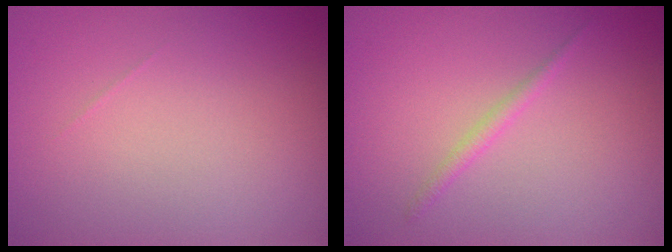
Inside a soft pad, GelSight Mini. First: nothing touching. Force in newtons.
{"total": 1.0, "press": 1.0, "slide": 0.1}